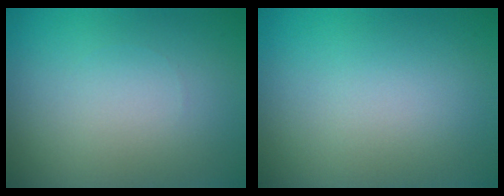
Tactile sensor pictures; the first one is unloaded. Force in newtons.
{"total": 0.0}